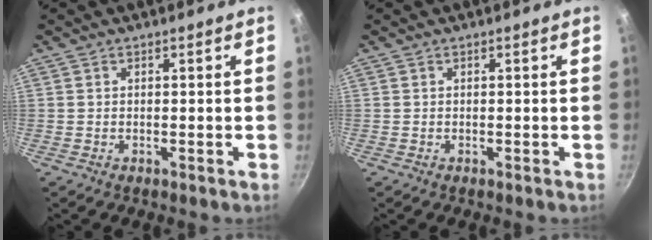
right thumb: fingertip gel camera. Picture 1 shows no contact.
{"total": 0.0}